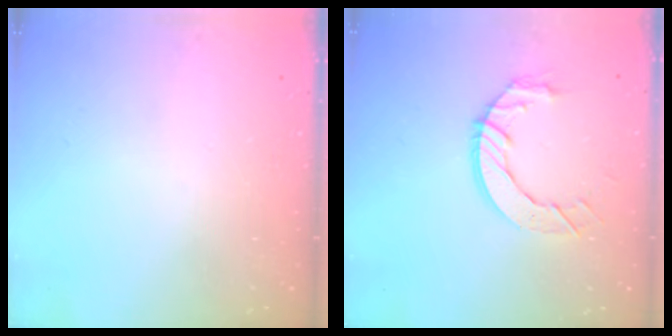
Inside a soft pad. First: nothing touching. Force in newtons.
{"total": 9.1, "press": 9.1, "slide": 0.5}